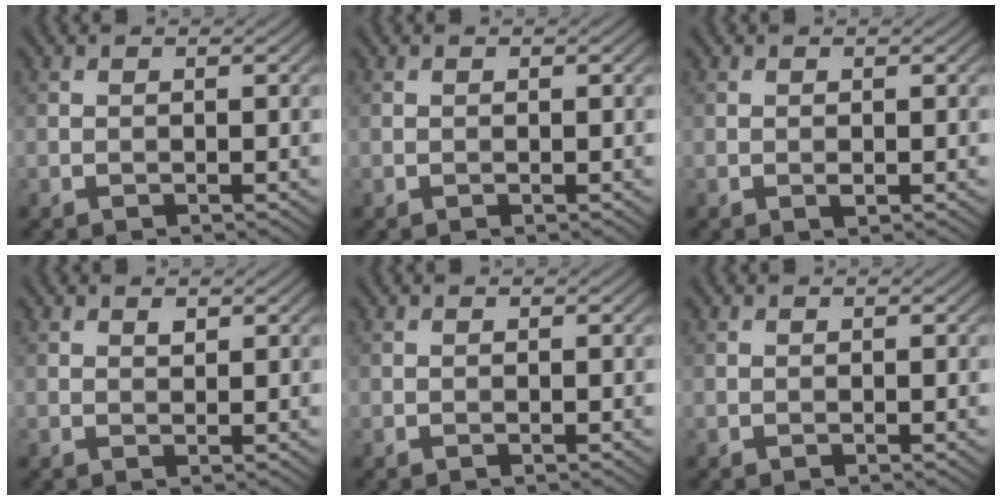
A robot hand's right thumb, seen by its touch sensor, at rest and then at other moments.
{"total": 0.0}
{"total": 0.5, "force": [-0.1, 0.2, 0.5], "torque": [-0.010, -0.002, -0.003]}
{"total": 0.8, "force": [0.5, 0.4, 0.5], "torque": [-0.011, -0.004, 0.010]}
{"total": 0.0}
{"total": 0.0}